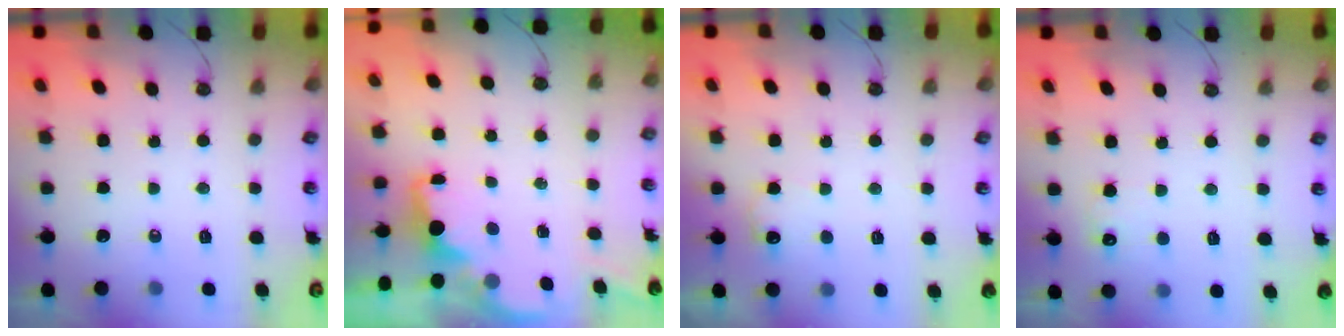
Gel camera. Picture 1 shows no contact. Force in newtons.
{"total": 1.6, "press": 1.4, "slide": 0.8}
{"total": 6.6, "press": 6.6, "slide": 0.5}
{"total": 4.9, "press": 4.8, "slide": 1.2}